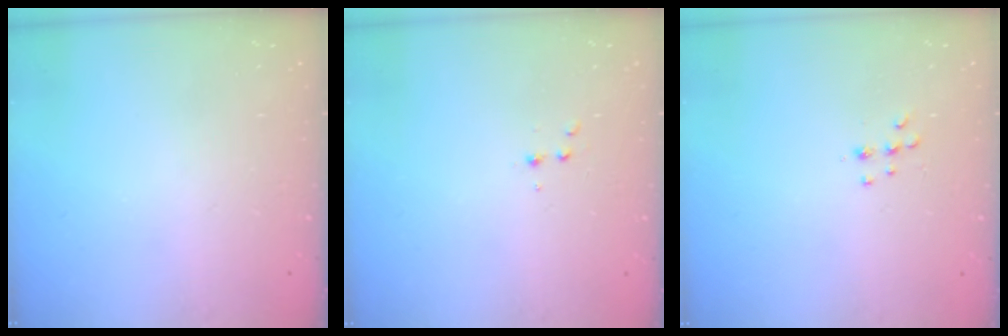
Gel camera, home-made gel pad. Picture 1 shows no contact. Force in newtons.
{"total": 3.2, "press": 3.1, "slide": 1.0}
{"total": 5.8, "press": 5.8, "slide": 0.4}